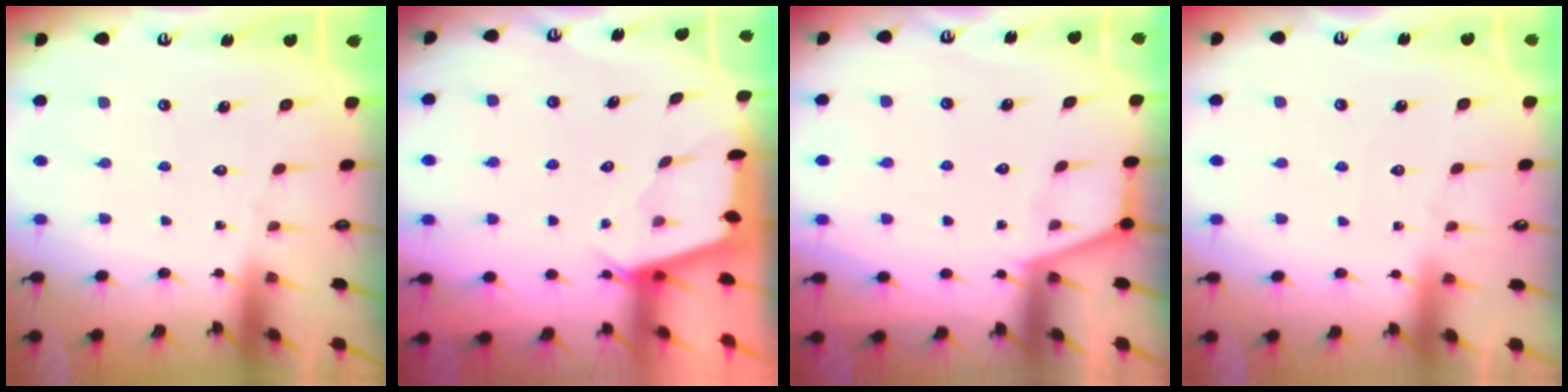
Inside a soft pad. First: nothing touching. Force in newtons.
{"total": 2.6, "press": 2.5, "slide": 0.3}
{"total": 2.1, "press": 2.1, "slide": 0.4}
{"total": 2.3, "press": 2.3, "slide": 0.4}